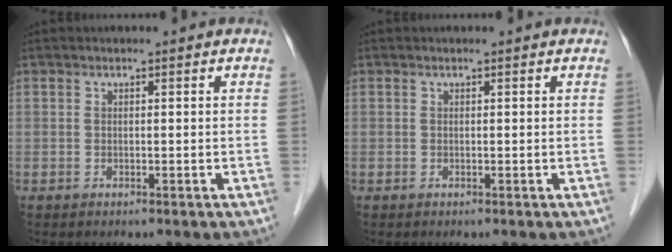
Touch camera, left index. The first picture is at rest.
{"total": 0.0}